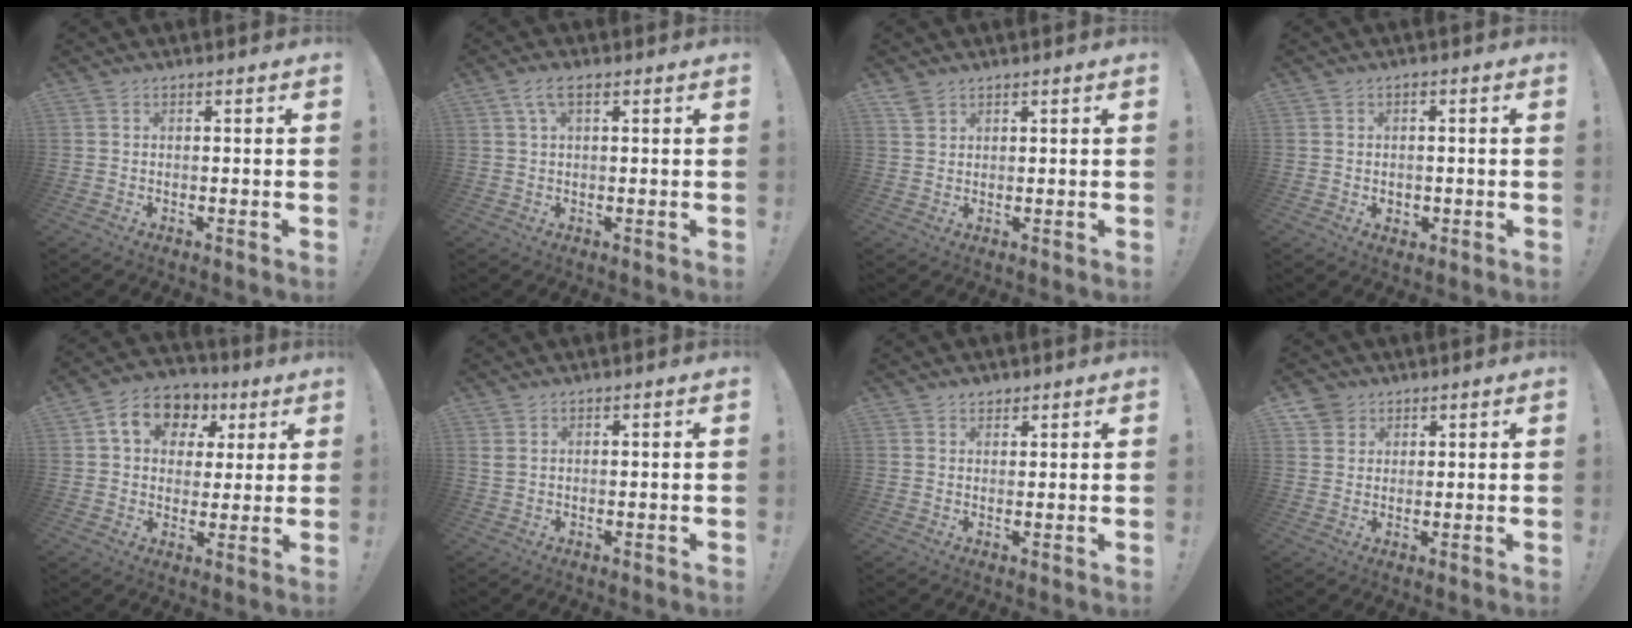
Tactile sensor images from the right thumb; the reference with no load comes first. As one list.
[{"total": 4.3, "force": [1.8, 1.9, 3.5], "torque": [-0.066, 0.004, 0.032]}, {"total": 2.8, "force": [2.2, 1.4, 1.1], "torque": [-0.019, -0.010, 0.042]}, {"total": 2.8, "force": [0.1, 2.7, 0.7], "torque": [0.001, -0.003, -0.001]}, {"total": 12.9, "force": [4.9, 10.0, 6.4], "torque": [-0.095, -0.008, 0.095]}, {"total": 1.6, "force": [0.8, 0.8, 1.1], "torque": [-0.019, 0.000, 0.015]}, {"total": 2.0, "force": [1.5, 1.2, 0.3], "torque": [-0.001, -0.007, 0.028]}, {"total": 4.4, "force": [2.7, 3.5, 0.3], "torque": [0.002, -0.015, 0.050]}]